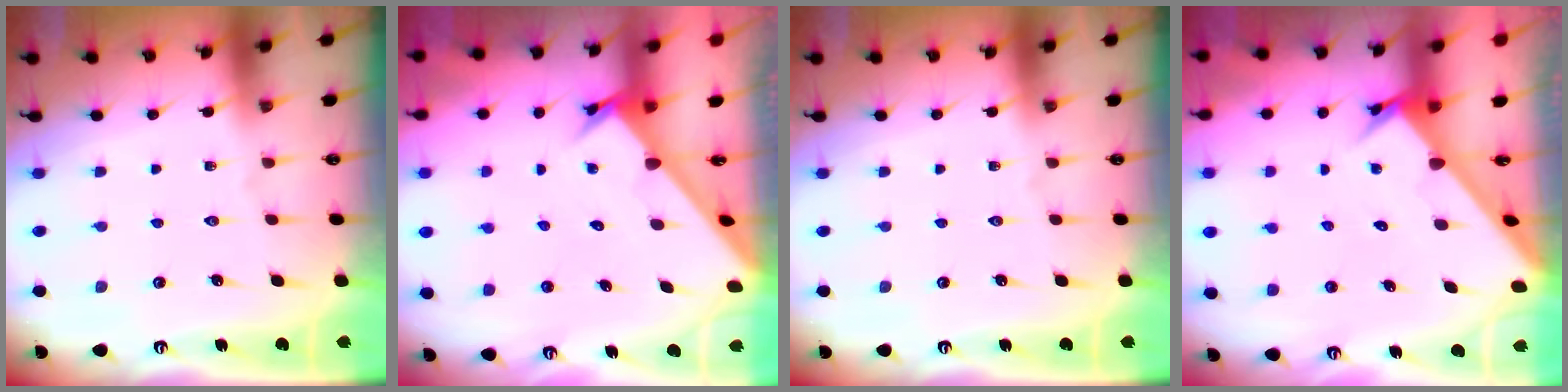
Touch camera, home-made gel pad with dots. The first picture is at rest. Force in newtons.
{"total": 2.7, "press": 2.7, "slide": 0.3}
{"total": 0.0}
{"total": 2.7, "press": 2.7, "slide": 0.3}